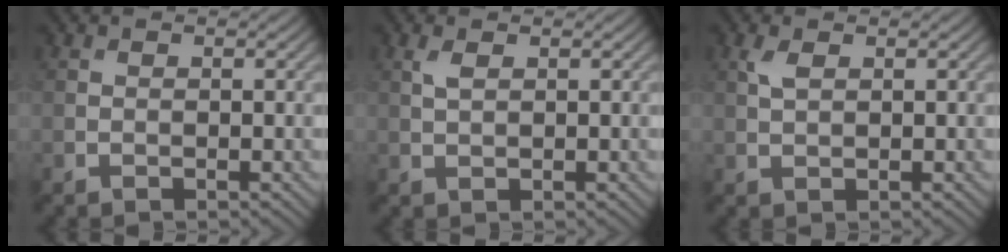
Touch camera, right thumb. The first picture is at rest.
{"total": 1.5, "force": [0.7, 0.6, 1.2], "torque": [-0.032, 0.001, 0.016]}
{"total": 1.7, "force": [0.8, 0.8, 1.3], "torque": [-0.036, 0.002, 0.018]}